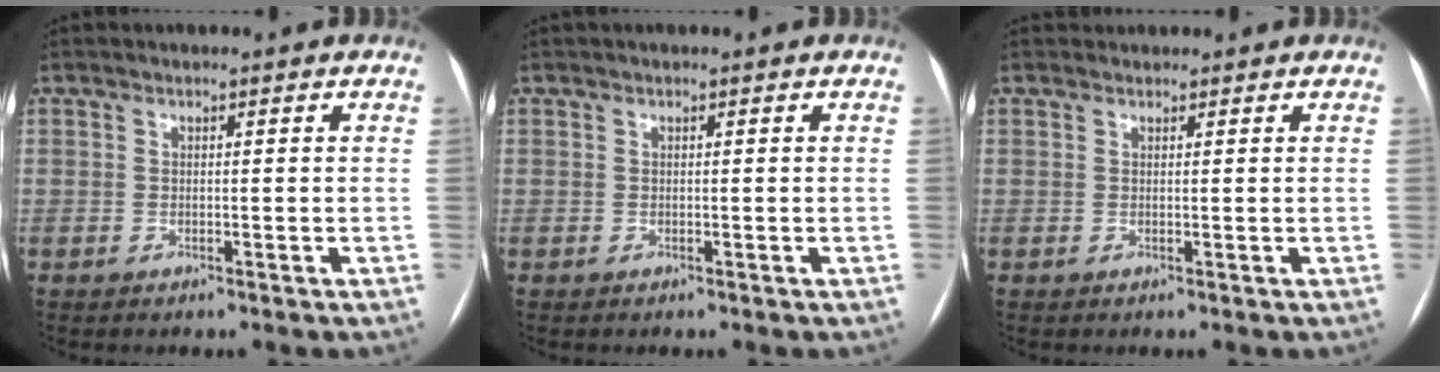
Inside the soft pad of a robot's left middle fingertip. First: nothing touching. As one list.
[{"total": 0.0}, {"total": 1.0, "force": [0.9, 0.4, -0.1], "torque": [-0.002, 0.014, 0.016]}]